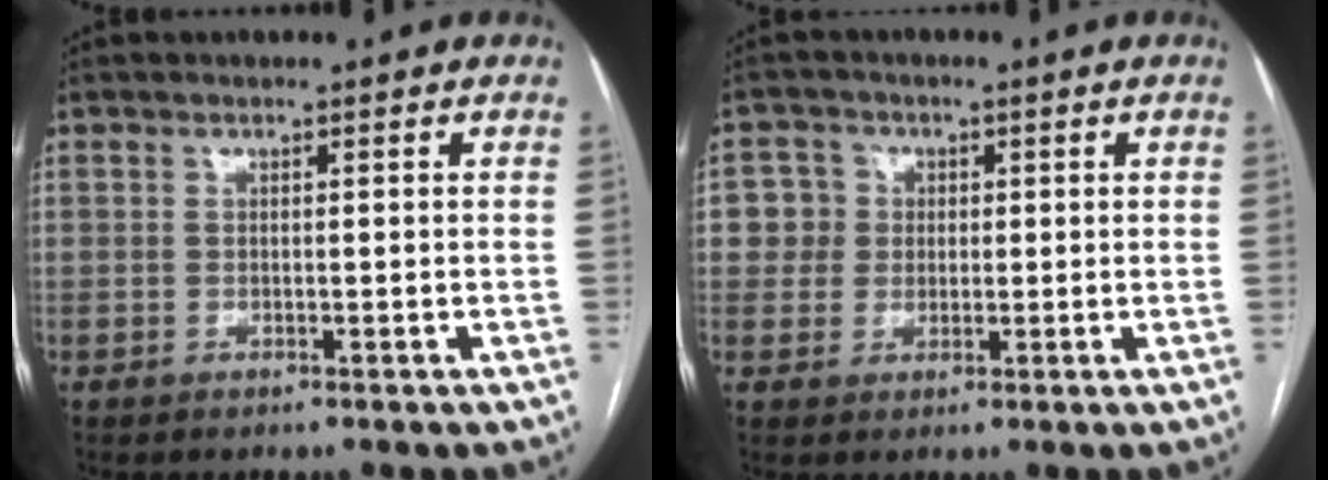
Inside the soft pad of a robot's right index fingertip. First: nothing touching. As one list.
[{"total": 4.7, "force": [0.7, 4.6, 0.3], "torque": [0.004, 0.017, 0.015]}]